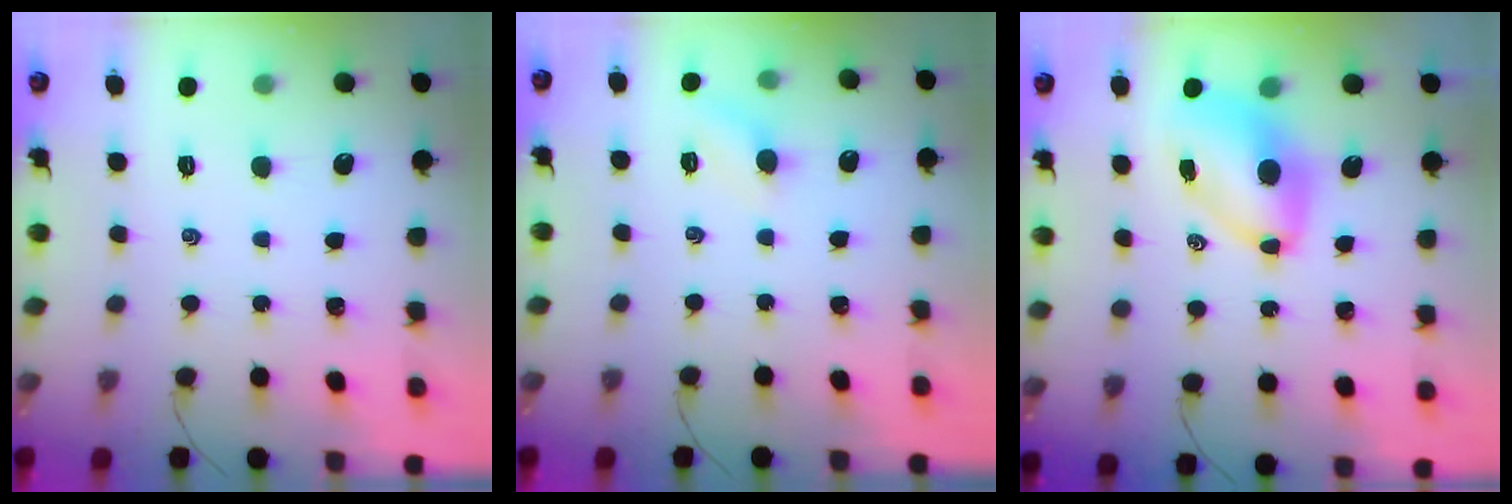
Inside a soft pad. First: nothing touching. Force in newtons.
{"total": 5.1, "press": 4.9, "slide": 1.6}
{"total": 7.7, "press": 7.5, "slide": 1.8}